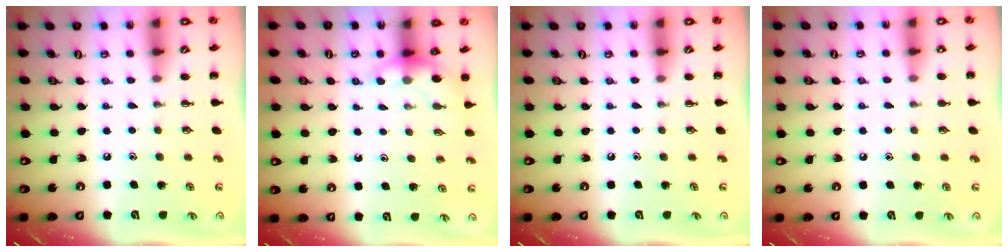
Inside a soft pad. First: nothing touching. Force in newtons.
{"total": 4.7, "press": 4.6, "slide": 1.2}
{"total": 0.0}
{"total": 4.4, "press": 4.2, "slide": 1.5}